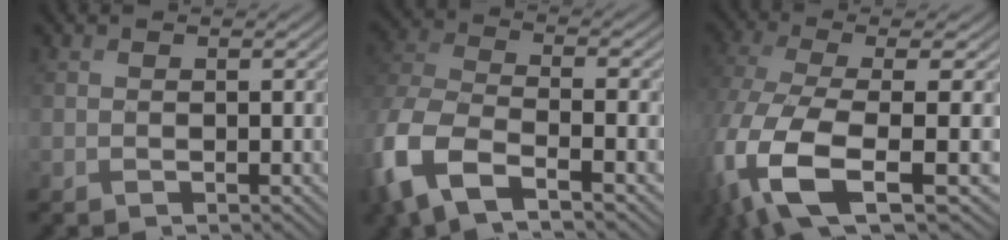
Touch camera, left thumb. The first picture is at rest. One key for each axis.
{"total": 10.0, "fx": -5.2, "fy": 4.0, "fz": 7.6, "tx": -0.190, "ty": -0.019, "tz": -0.115}
{"total": 12.4, "fx": -4.2, "fy": 4.5, "fz": 10.7, "tx": -0.260, "ty": -0.035, "tz": -0.067}